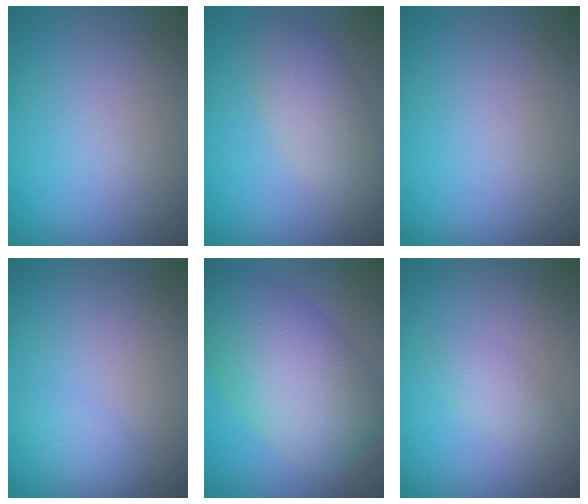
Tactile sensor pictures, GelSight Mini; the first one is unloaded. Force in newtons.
{"total": 3.9, "press": 3.9, "slide": 0.2}
{"total": 0.0}
{"total": 1.2, "press": 1.2, "slide": 0.1}
{"total": 9.3, "press": 9.3, "slide": 0.6}
{"total": 1.4, "press": 1.4, "slide": 0.1}